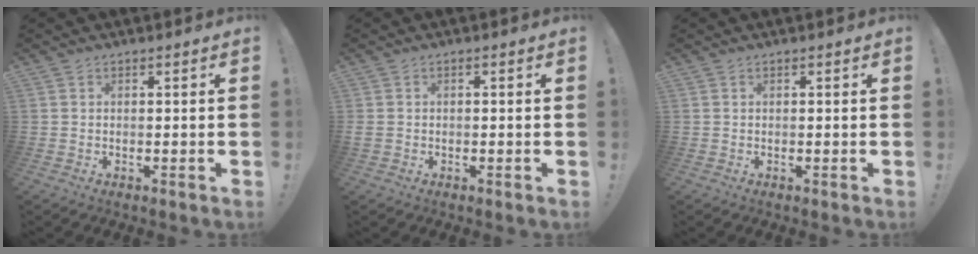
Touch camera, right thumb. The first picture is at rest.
{"total": 1.2, "force": [-0.7, 0.7, 0.7], "torque": [-0.013, 0.004, -0.011]}
{"total": 0.0}